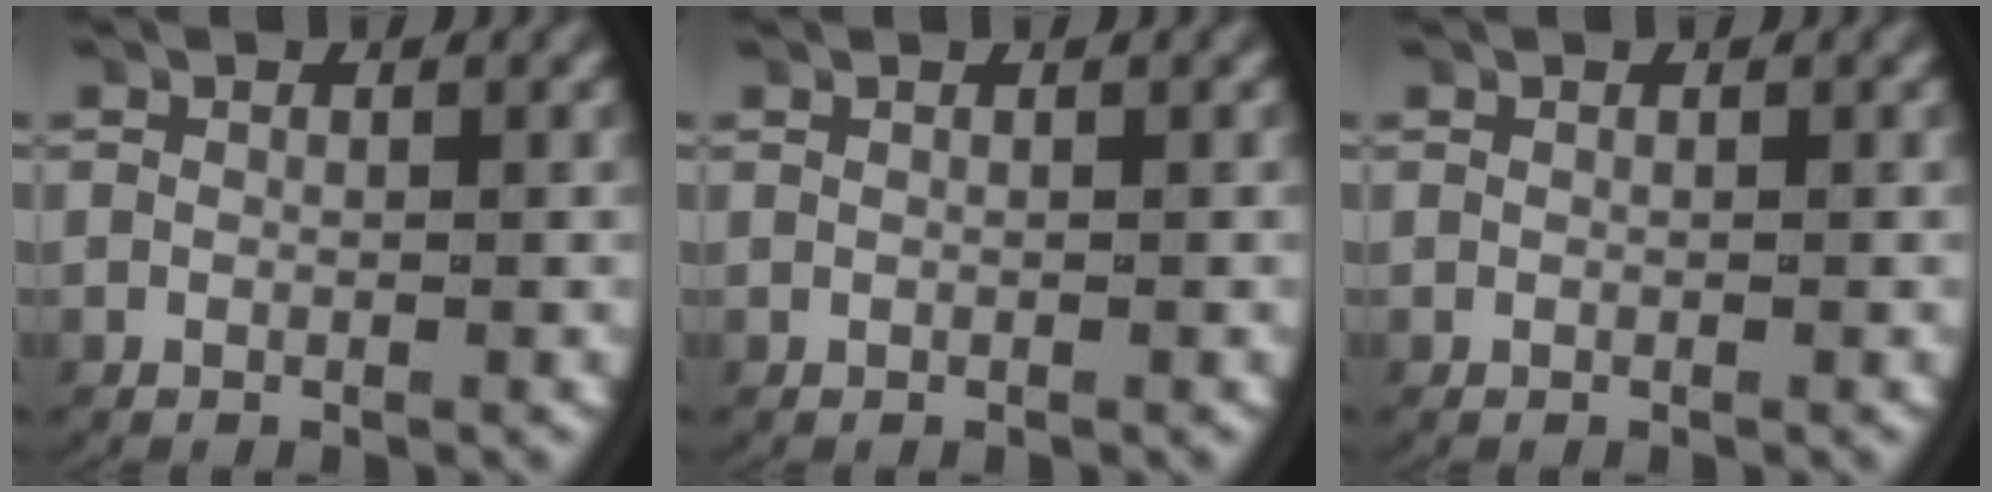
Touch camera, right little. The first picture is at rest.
{"total": 0.6, "force": [-0.1, -0.5, -0.3], "torque": [0.004, 0.000, -0.001]}
{"total": 0.0}